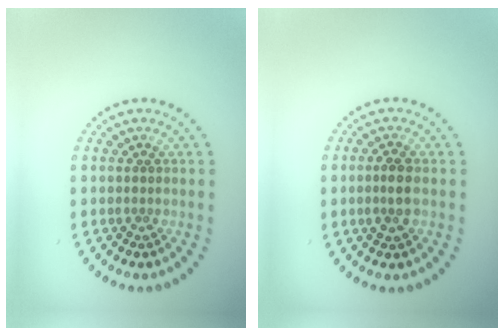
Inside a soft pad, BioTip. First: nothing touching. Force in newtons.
{"total": 2.1, "press": 2.0, "slide": 0.5}